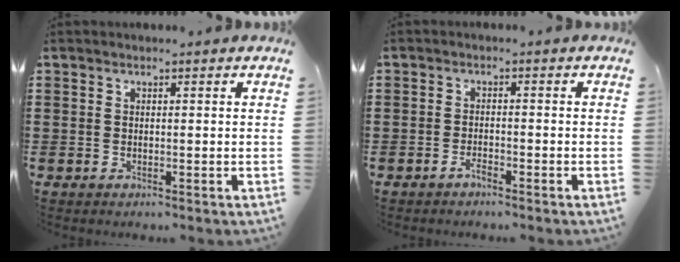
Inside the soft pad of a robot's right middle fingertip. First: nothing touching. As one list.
[{"total": 1.7, "force": [-1.5, 0.4, 0.8], "torque": [-0.018, 0.000, -0.028]}]